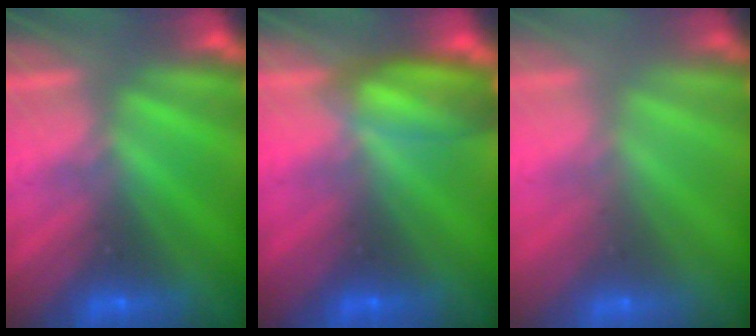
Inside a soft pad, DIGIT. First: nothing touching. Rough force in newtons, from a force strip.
{"total": 7.1}
{"total": 2.3}